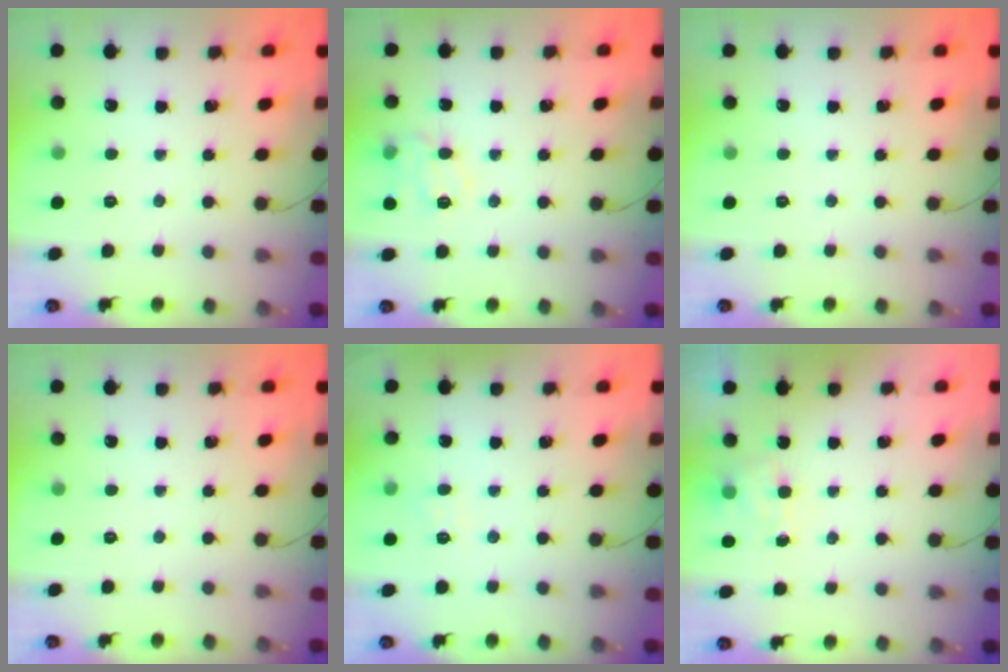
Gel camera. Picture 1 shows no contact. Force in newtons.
{"total": 11.3, "press": 11.3, "slide": 0.8}
{"total": 0.0}
{"total": 0.0}
{"total": 4.2, "press": 4.1, "slide": 1.1}
{"total": 5.2, "press": 5.0, "slide": 1.4}